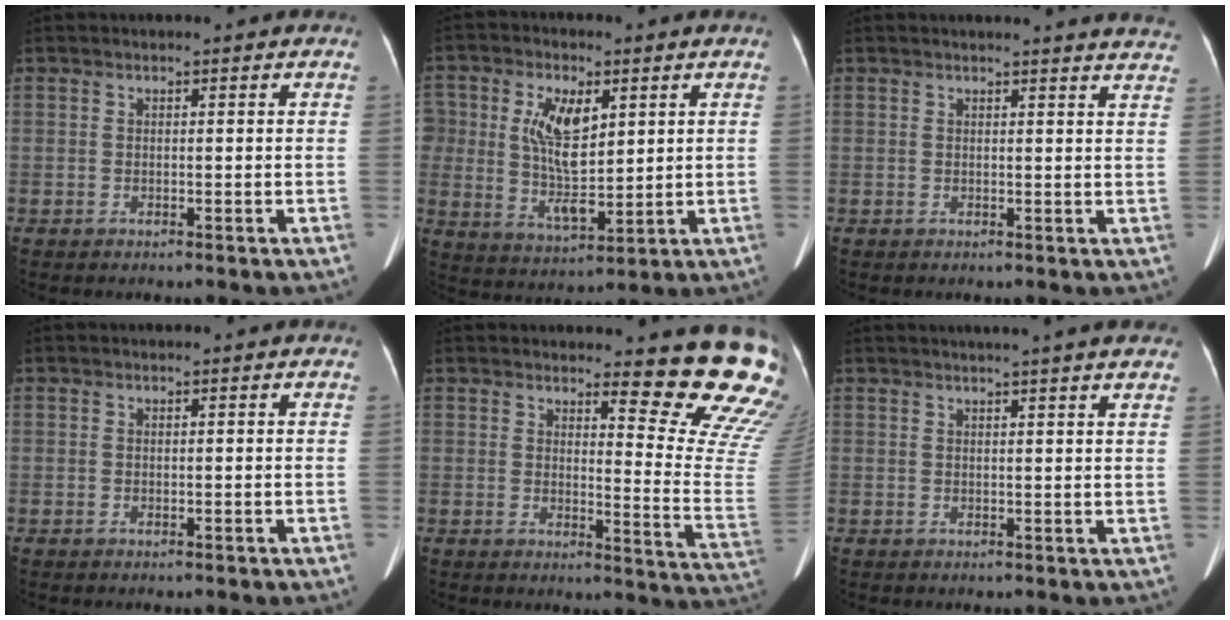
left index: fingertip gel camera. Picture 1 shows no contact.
{"total": 9.7, "force": [2.2, 5.1, 7.9], "torque": [-0.156, 0.006, 0.048]}
{"total": 11.8, "force": [11.4, 0.4, 2.9], "torque": [-0.020, -0.040, 0.102]}
{"total": 0.0}
{"total": 14.8, "force": [13.4, 0.1, 6.4], "torque": [-0.065, -0.137, 0.134]}
{"total": 9.5, "force": [8.1, 0.2, 5.0], "torque": [-0.069, 0.023, 0.082]}